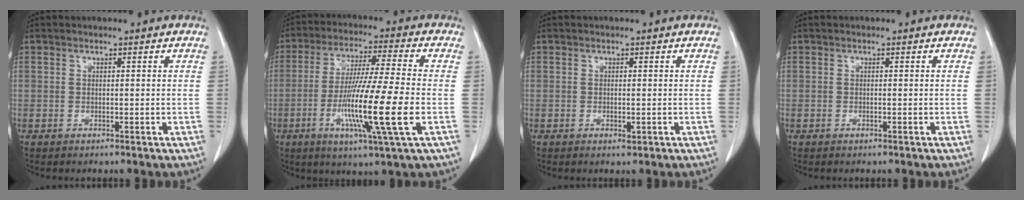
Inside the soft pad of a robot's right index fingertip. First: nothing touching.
{"total": 14.8, "force": [-3.7, -0.8, 14.4], "torque": [-0.273, -0.022, -0.071]}
{"total": 0.9, "force": [-0.2, 0.3, 0.8], "torque": [-0.015, -0.003, 0.001]}
{"total": 0.0}